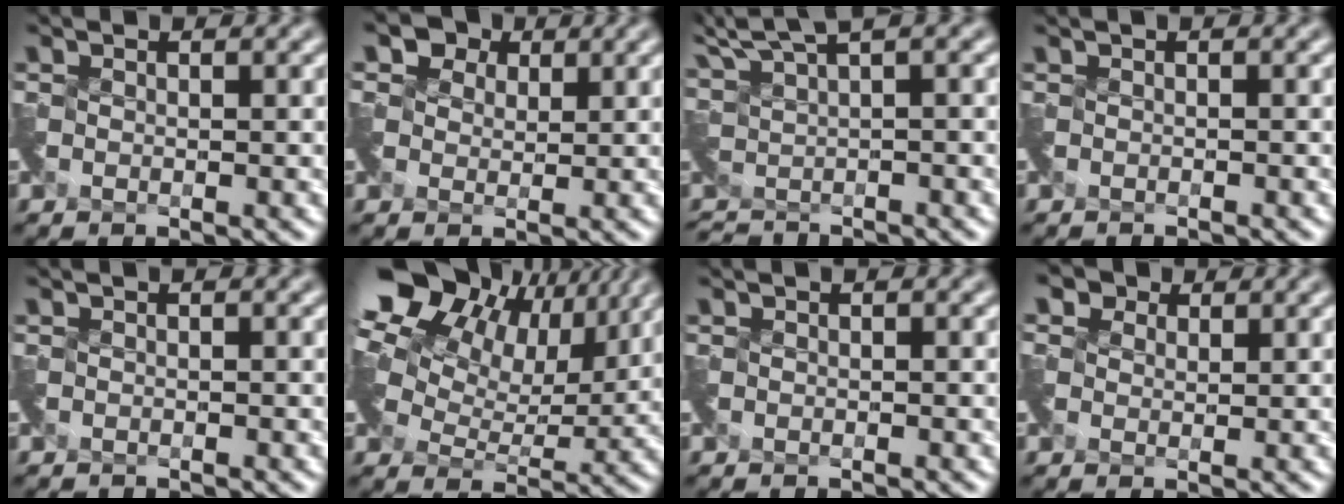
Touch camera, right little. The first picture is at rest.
{"total": 3.0, "force": [1.4, 2.5, 0.6], "torque": [-0.023, 0.009, 0.016]}
{"total": 2.8, "force": [0.7, 1.0, 2.5], "torque": [-0.056, -0.015, 0.023]}
{"total": 0.9, "force": [-0.9, 0.1, 0.3], "torque": [-0.006, -0.017, -0.018]}
{"total": 0.7, "force": [-0.6, 0.1, 0.2], "torque": [-0.003, -0.015, -0.014]}
{"total": 16.9, "force": [8.7, 10.9, 9.6], "torque": [-0.188, 0.048, 0.140]}
{"total": 0.6, "force": [-0.5, 0.1, 0.3], "torque": [-0.007, -0.013, -0.011]}
{"total": 1.5, "force": [0.6, 1.1, -0.7], "torque": [0.011, 0.001, 0.012]}